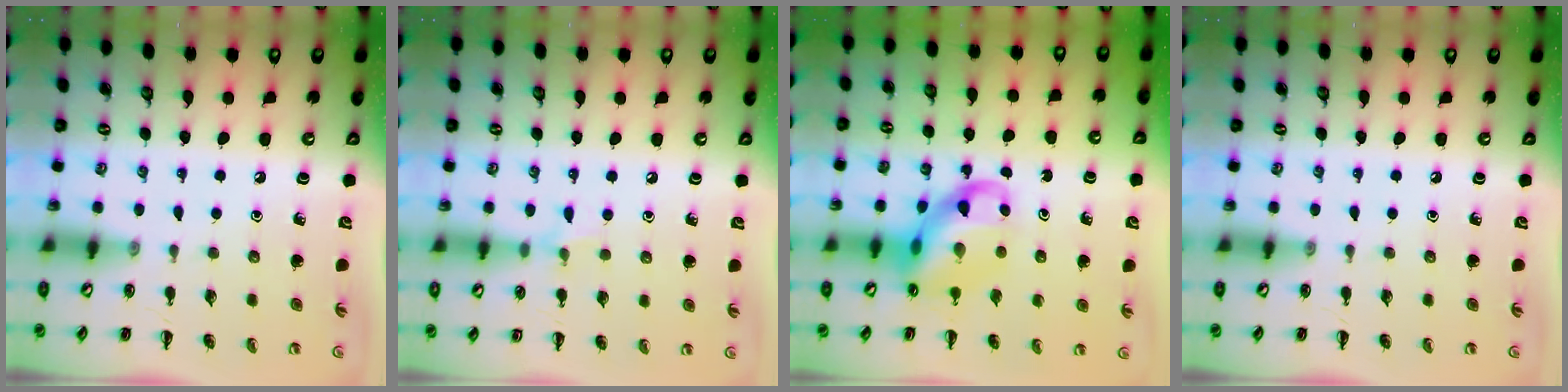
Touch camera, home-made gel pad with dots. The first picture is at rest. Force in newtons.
{"total": 5.5, "press": 5.3, "slide": 1.5}
{"total": 11.3, "press": 10.9, "slide": 2.8}
{"total": 0.0}